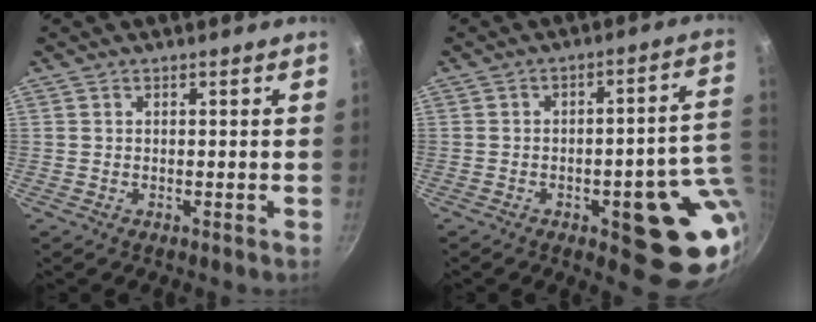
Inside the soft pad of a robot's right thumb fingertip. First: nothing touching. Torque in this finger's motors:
{"motor_torque": [2.51, 1.15, 1.37, -1.40, 0.31]}